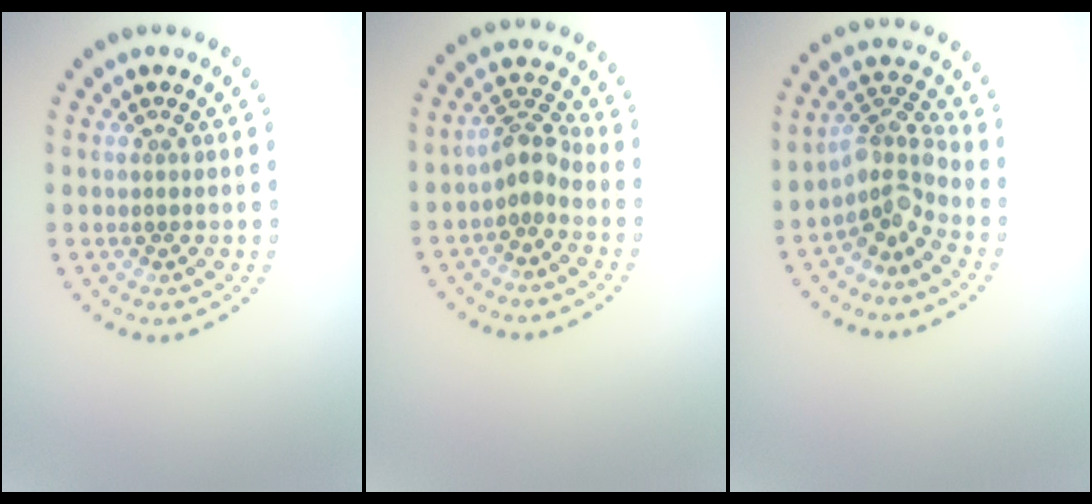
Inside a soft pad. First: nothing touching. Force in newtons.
{"total": 2.6, "press": 2.0, "slide": 1.6}
{"total": 3.6, "press": 2.4, "slide": 2.6}